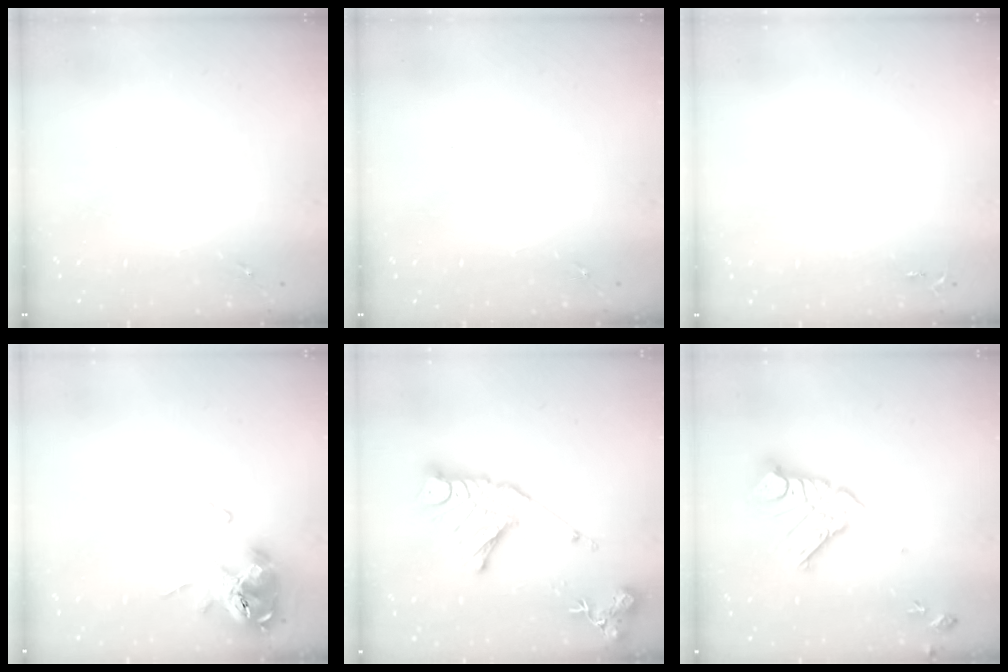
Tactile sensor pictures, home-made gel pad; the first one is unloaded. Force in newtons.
{"total": 0.0}
{"total": 2.6, "press": 2.6, "slide": 0.3}
{"total": 11.8, "press": 11.7, "slide": 1.4}
{"total": 19.1, "press": 19.0, "slide": 1.8}
{"total": 15.2, "press": 15.1, "slide": 1.6}